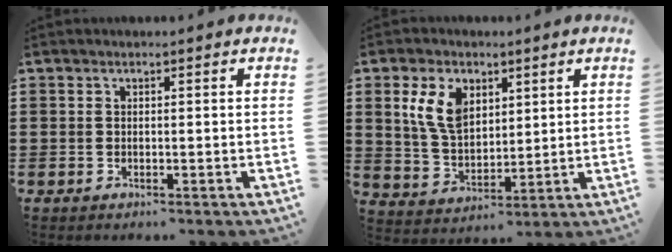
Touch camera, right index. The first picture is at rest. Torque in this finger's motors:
{"motor_torque": [0.43, 0.19, 0.30, 0.06]}